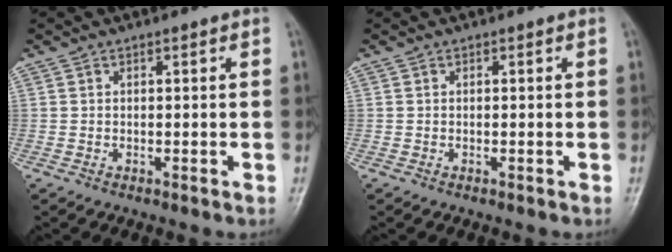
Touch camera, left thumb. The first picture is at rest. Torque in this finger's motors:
{"motor_torque": [0.00, 0.00, 0.01, -0.02, 0.00]}